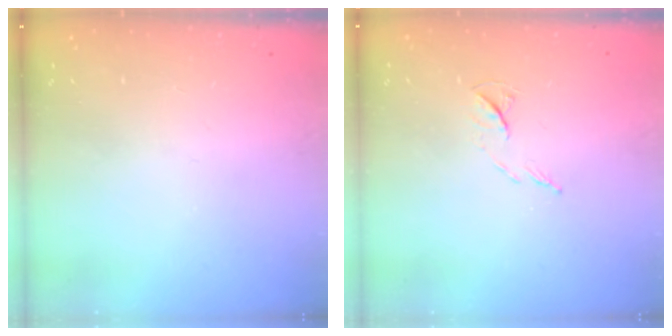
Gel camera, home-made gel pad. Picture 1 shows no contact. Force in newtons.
{"total": 5.7, "press": 5.6, "slide": 1.2}